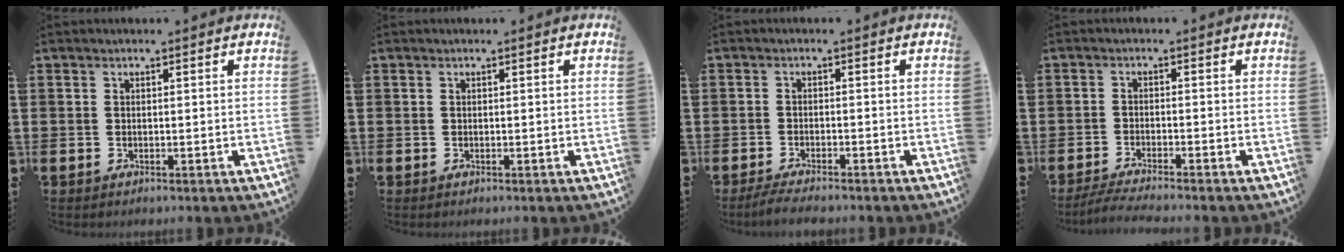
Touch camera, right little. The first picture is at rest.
{"total": 0.0}
{"total": 2.0, "force": [-1.8, 0.1, 0.9], "torque": [-0.015, 0.005, -0.035]}
{"total": 2.4, "force": [-2.1, -0.1, 1.2], "torque": [-0.019, 0.001, -0.039]}